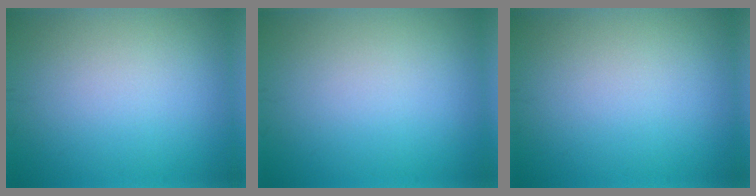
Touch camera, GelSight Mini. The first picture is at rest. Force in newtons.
{"total": 0.0}
{"total": 0.0}